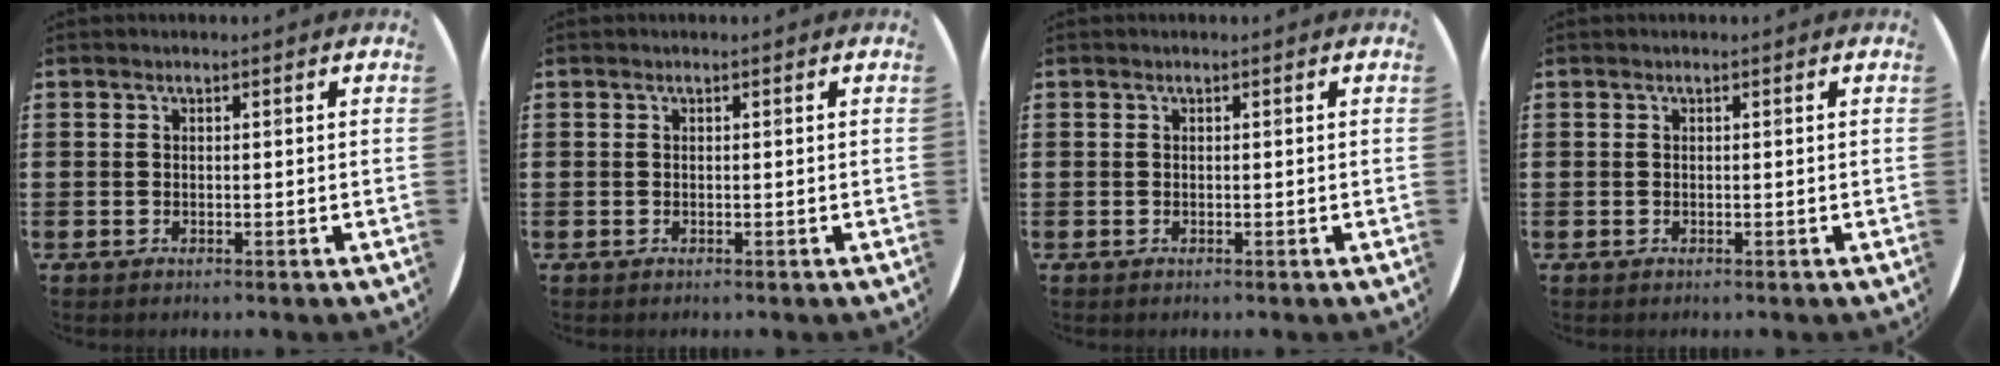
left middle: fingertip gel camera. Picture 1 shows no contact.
{"total": 0.0}
{"total": 0.0}
{"total": 0.0}